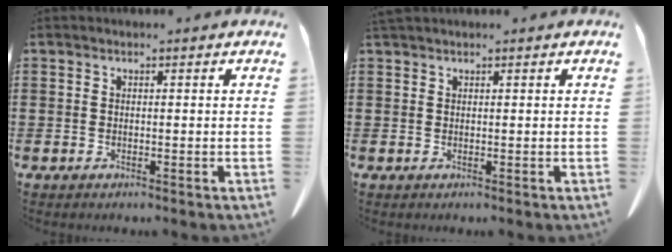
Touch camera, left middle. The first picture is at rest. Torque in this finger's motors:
{"motor_torque": [0.31, 0.28, 0.02, 0.01]}